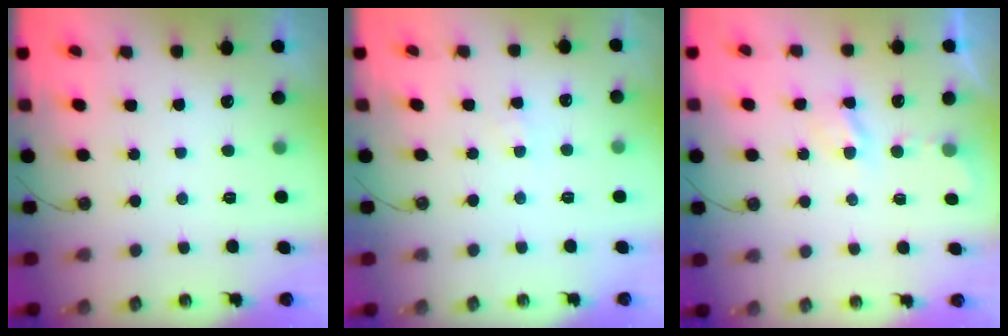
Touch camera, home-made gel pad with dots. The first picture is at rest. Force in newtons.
{"total": 2.3, "press": 2.3, "slide": 0.4}
{"total": 3.3, "press": 3.3, "slide": 0.7}